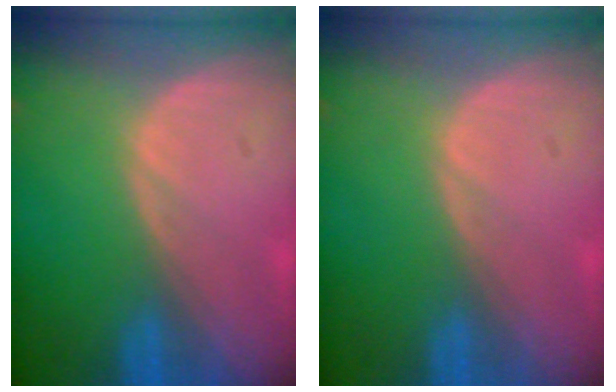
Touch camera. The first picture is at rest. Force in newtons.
{"total": 0.0}